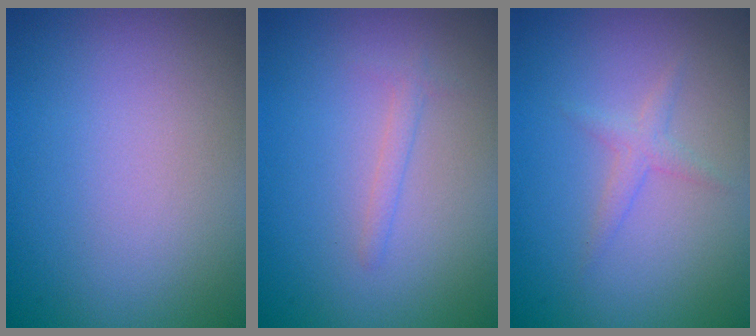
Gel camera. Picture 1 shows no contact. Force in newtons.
{"total": 1.0, "press": 1.0, "slide": 0.0}
{"total": 1.3, "press": 1.3, "slide": 0.1}